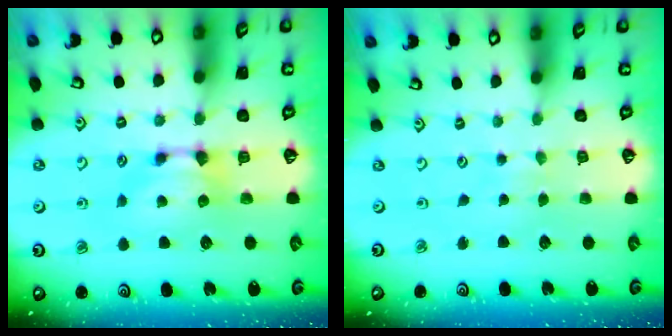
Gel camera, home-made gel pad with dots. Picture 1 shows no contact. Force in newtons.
{"total": 3.8, "press": 3.8, "slide": 0.2}